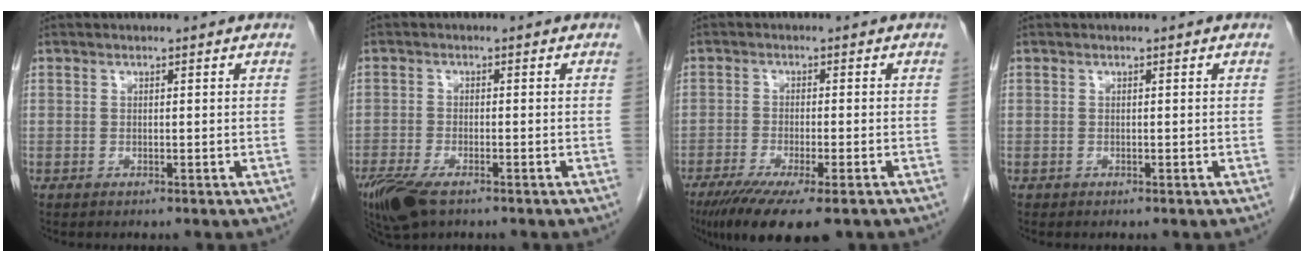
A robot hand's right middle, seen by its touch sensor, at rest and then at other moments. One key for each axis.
{"total": 7.1, "fx": -4.8, "fy": 2.6, "fz": 4.6, "tx": -0.090, "ty": -0.014, "tz": -0.086}
{"total": 11.7, "fx": -8.2, "fy": 2.0, "fz": 8.1, "tx": -0.128, "ty": -0.027, "tz": -0.128}
{"total": 0.0}